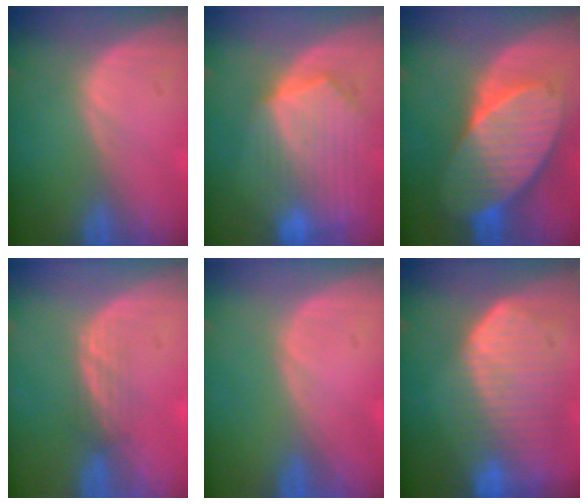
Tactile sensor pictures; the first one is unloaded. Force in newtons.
{"total": 10.4, "press": 9.1, "slide": 5.0}
{"total": 10.5, "press": 10.5, "slide": 0.6}
{"total": 2.3, "press": 2.2, "slide": 0.5}
{"total": 0.0}
{"total": 10.5, "press": 9.2, "slide": 5.1}